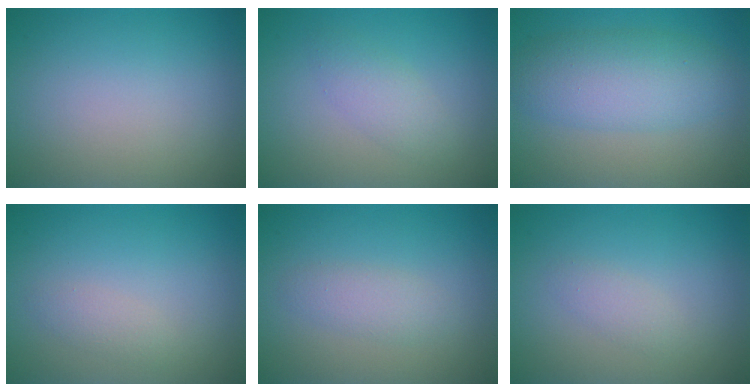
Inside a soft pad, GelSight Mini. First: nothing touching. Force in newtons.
{"total": 2.0, "press": 2.0, "slide": 0.1}
{"total": 5.6, "press": 5.6, "slide": 0.2}
{"total": 1.2, "press": 1.2, "slide": 0.0}
{"total": 1.8, "press": 1.8, "slide": 0.0}
{"total": 1.2, "press": 1.2, "slide": 0.1}